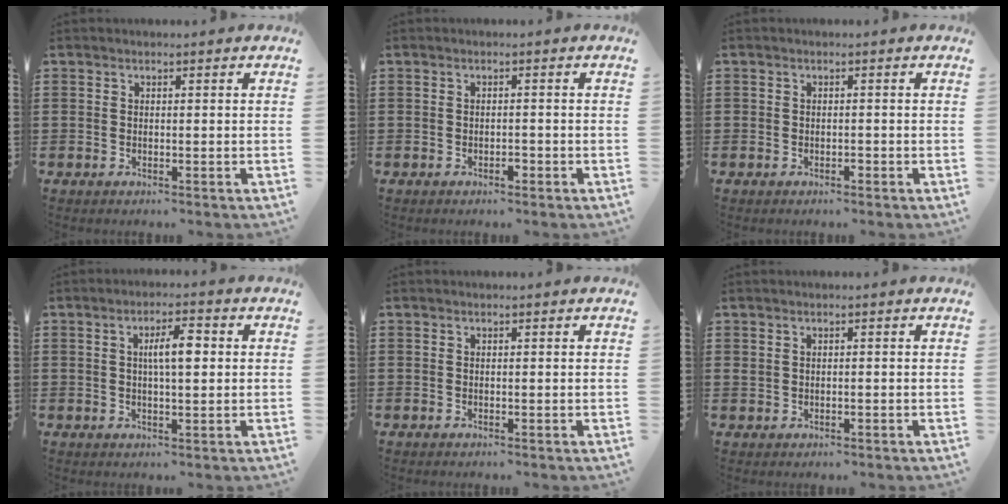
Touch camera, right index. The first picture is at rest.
{"total": 1.0, "force": [-0.6, 0.4, 0.7], "torque": [-0.016, -0.003, -0.011]}
{"total": 0.7, "force": [-0.5, 0.4, 0.3], "torque": [-0.008, 0.001, -0.011]}
{"total": 5.1, "force": [0.8, 1.4, 4.8], "torque": [-0.087, 0.007, 0.009]}
{"total": 0.0}
{"total": 0.7, "force": [0.2, 0.5, 0.4], "torque": [-0.010, 0.003, 0.003]}